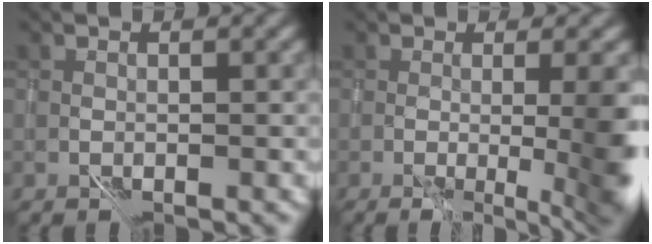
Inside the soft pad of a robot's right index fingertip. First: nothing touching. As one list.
[{"total": 8.3, "force": [-0.3, 2.4, 8.0], "torque": [-0.078, -0.011, 0.016]}]